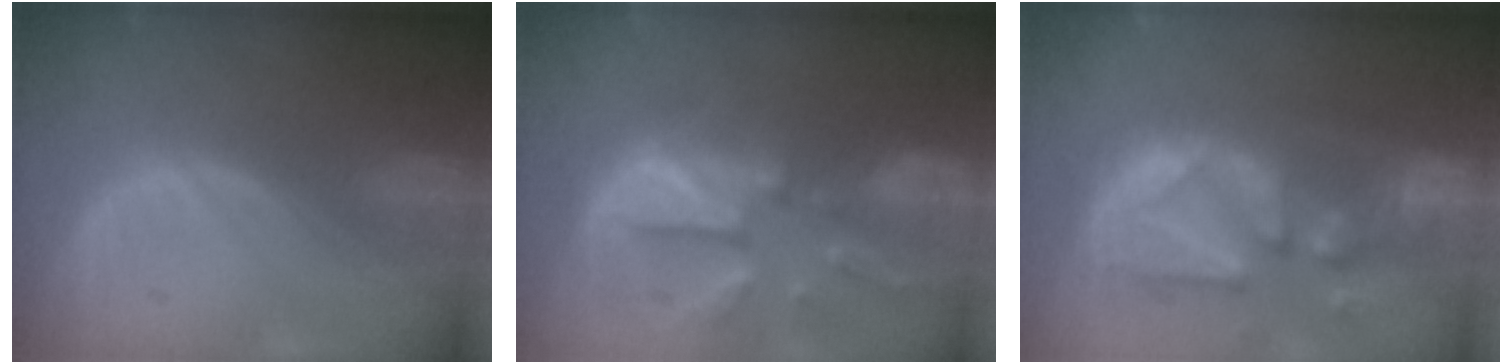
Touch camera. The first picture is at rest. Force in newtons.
{"total": 12.1, "press": 10.5, "slide": 5.9}
{"total": 12.6, "press": 11.1, "slide": 6.0}